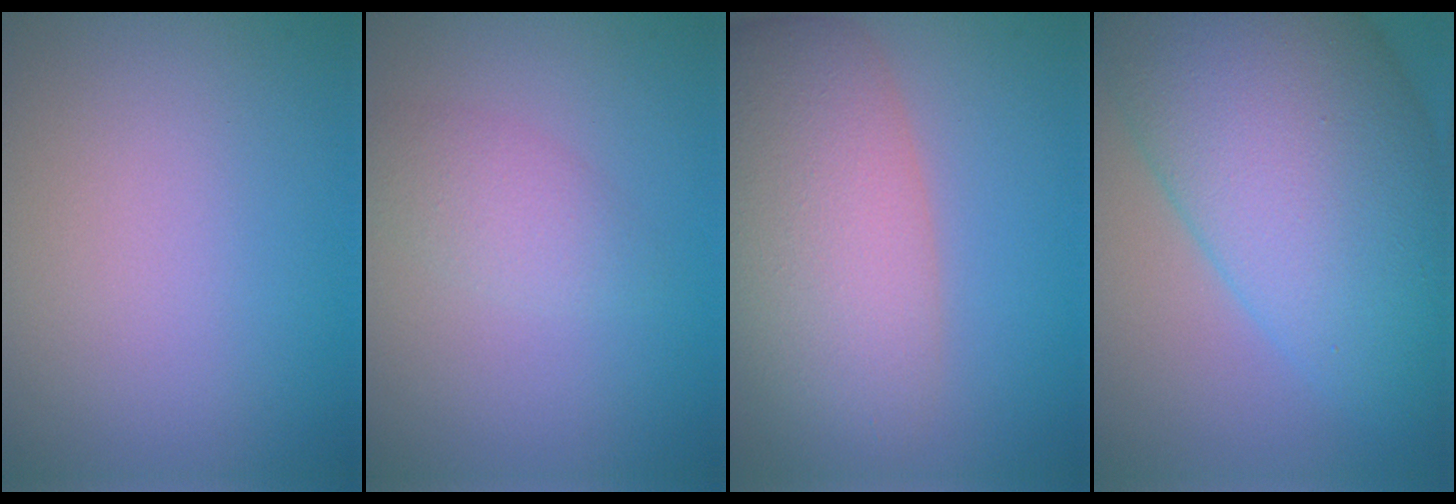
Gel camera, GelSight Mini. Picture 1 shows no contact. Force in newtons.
{"total": 2.0, "press": 2.0, "slide": 0.1}
{"total": 9.2, "press": 9.2, "slide": 0.5}
{"total": 15.1, "press": 15.1, "slide": 0.4}